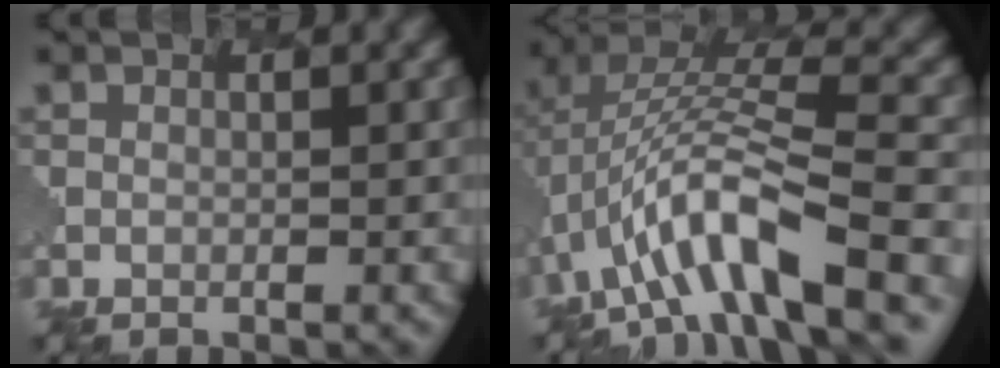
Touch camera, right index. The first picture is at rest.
{"total": 9.2, "force": [-3.3, 2.9, 8.1], "torque": [-0.150, 0.018, -0.059]}